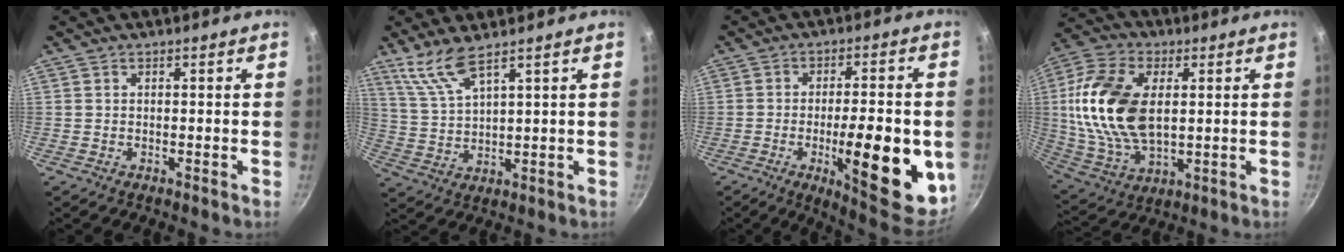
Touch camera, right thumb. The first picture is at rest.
{"total": 7.0, "force": [5.2, 0.8, 4.6], "torque": [-0.099, -0.032, 0.120]}
{"total": 20.0, "force": [-4.6, 6.3, 18.4], "torque": [-0.222, 0.003, -0.057]}
{"total": 19.5, "force": [2.7, 11.4, 15.6], "torque": [-0.294, -0.005, 0.055]}